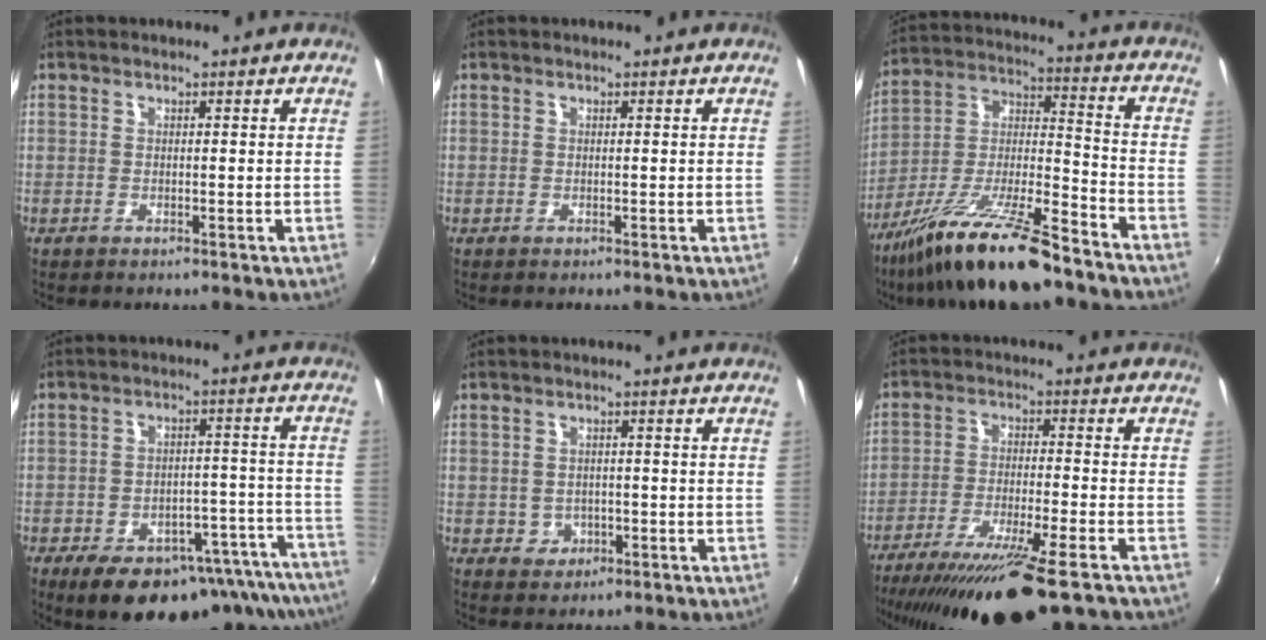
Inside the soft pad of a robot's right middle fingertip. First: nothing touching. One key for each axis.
{"total": 0.0}
{"total": 19.2, "fx": -14.1, "fy": 3.7, "fz": 12.5, "tx": -0.235, "ty": -0.010, "tz": -0.248}
{"total": 20.0, "fx": -15.4, "fy": 7.4, "fz": 10.5, "tx": -0.149, "ty": -0.004, "tz": -0.185}
{"total": 3.5, "fx": -0.9, "fy": 3.2, "fz": 0.9, "tx": -0.023, "ty": 0.003, "tz": -0.008}
{"total": 18.4, "fx": -14.1, "fy": 2.3, "fz": 11.6, "tx": -0.221, "ty": -0.051, "tz": -0.231}